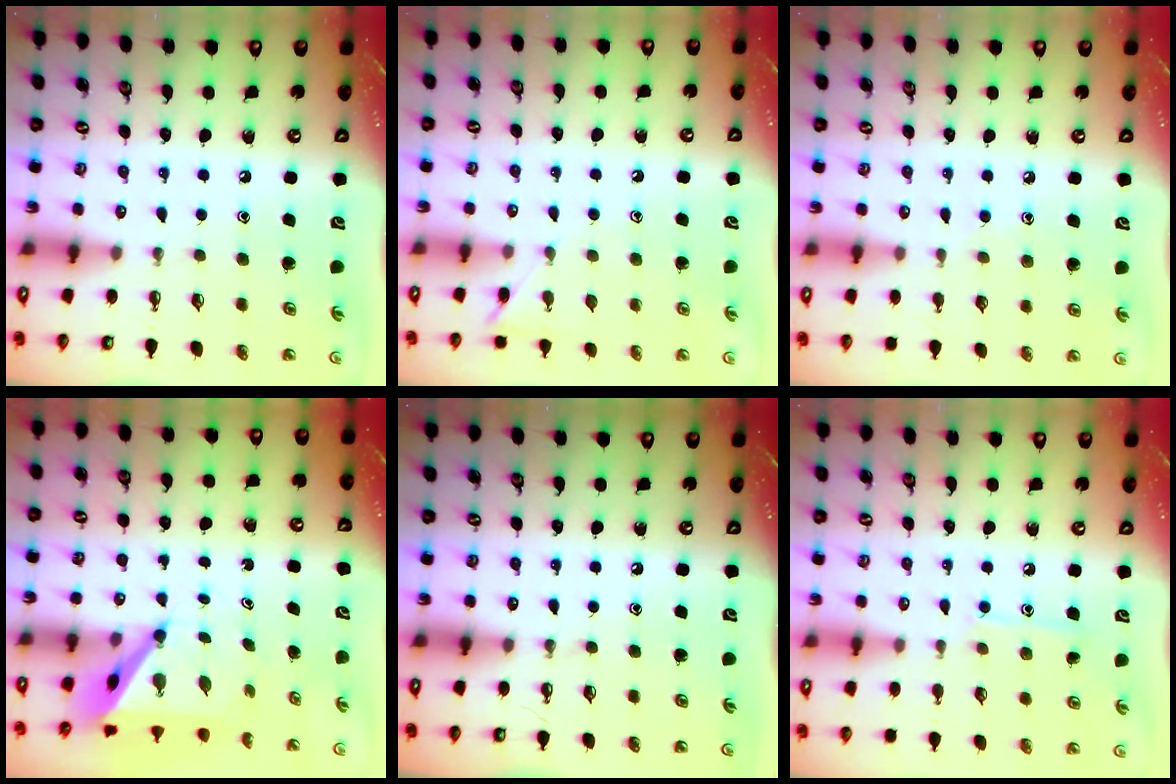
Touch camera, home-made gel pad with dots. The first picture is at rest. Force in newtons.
{"total": 6.9, "press": 6.9, "slide": 0.8}
{"total": 5.2, "press": 5.2, "slide": 0.6}
{"total": 6.1, "press": 6.1, "slide": 0.4}
{"total": 0.0}
{"total": 7.8, "press": 7.8, "slide": 0.0}